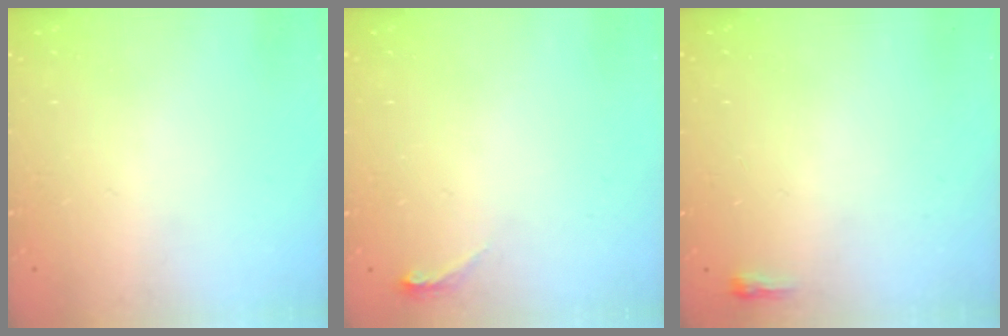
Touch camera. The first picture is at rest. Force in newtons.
{"total": 3.8, "press": 3.5, "slide": 1.6}
{"total": 2.3, "press": 2.2, "slide": 0.7}